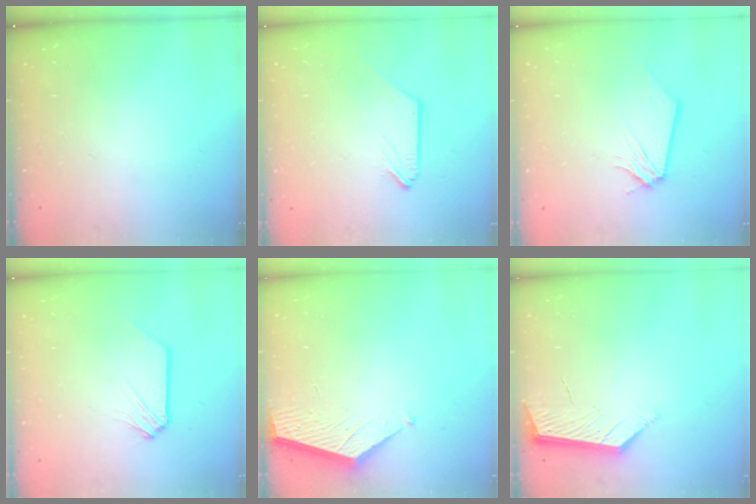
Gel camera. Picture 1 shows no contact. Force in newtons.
{"total": 0.0}
{"total": 0.0}
{"total": 0.0}
{"total": 2.1, "press": 2.1, "slide": 0.2}
{"total": 4.3, "press": 4.2, "slide": 0.5}